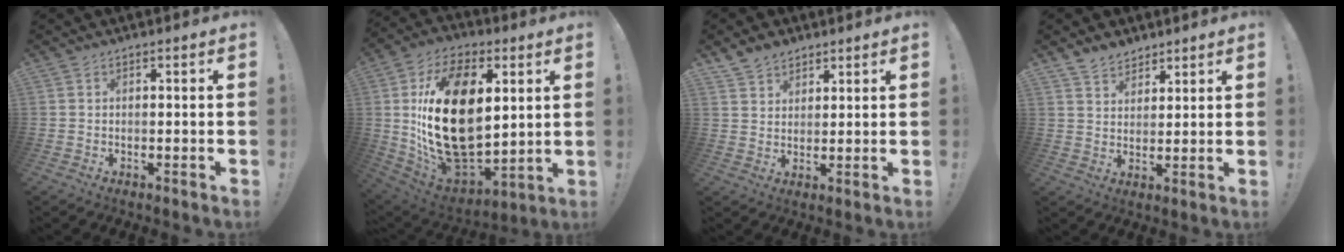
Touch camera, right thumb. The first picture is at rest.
{"total": 29.7, "force": [3.9, 18.1, 23.3], "torque": [-0.459, -0.018, 0.082]}
{"total": 5.6, "force": [4.4, 3.3, 1.0], "torque": [-0.020, -0.027, 0.086]}
{"total": 5.7, "force": [4.9, 2.9, 0.9], "torque": [-0.018, -0.030, 0.094]}